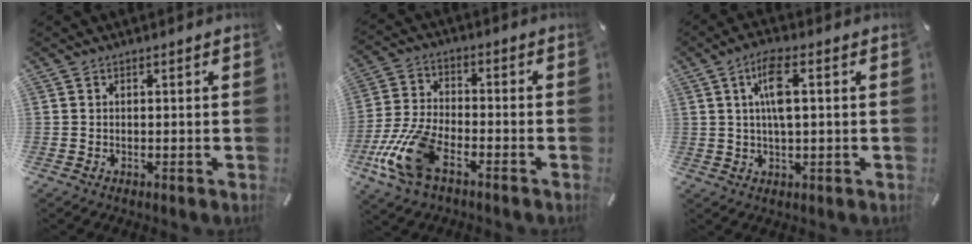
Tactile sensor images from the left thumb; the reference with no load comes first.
{"total": 13.6, "force": [-6.4, 6.5, 10.1], "torque": [-0.226, 0.011, -0.115]}
{"total": 7.1, "force": [1.5, 2.1, 6.6], "torque": [-0.131, 0.008, 0.025]}